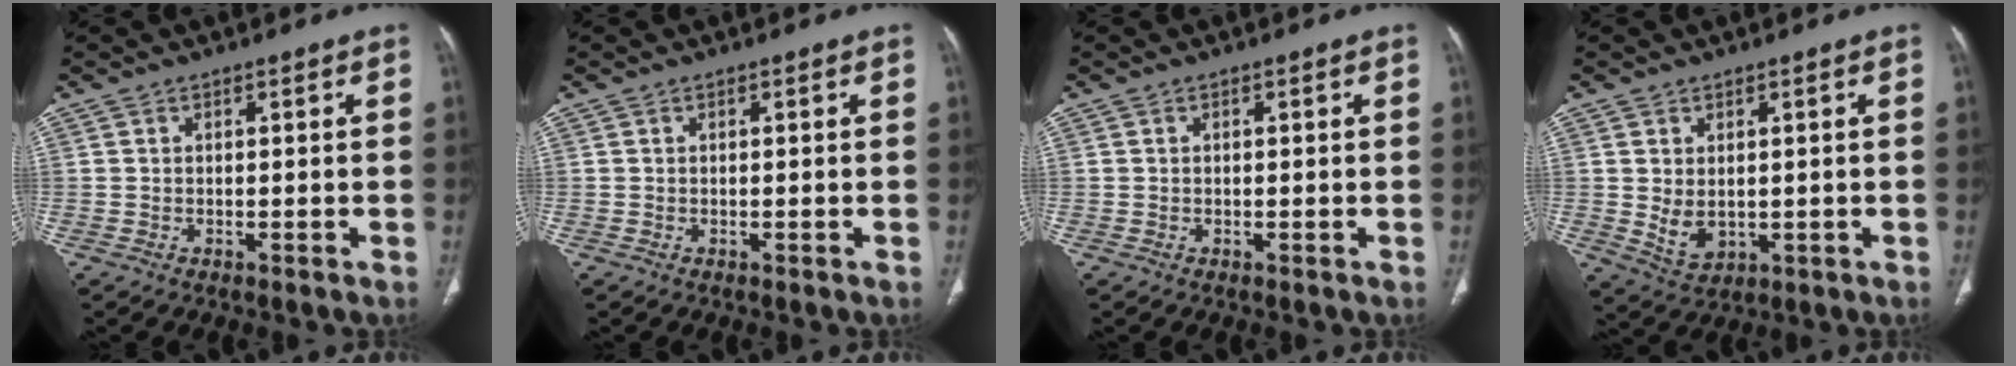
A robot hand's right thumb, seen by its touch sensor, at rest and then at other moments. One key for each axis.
{"total": 0.0}
{"total": 0.0}
{"total": 4.9, "fx": 0.3, "fy": 3.4, "fz": 3.5, "tx": -0.057, "ty": -0.011, "tz": 0.022}